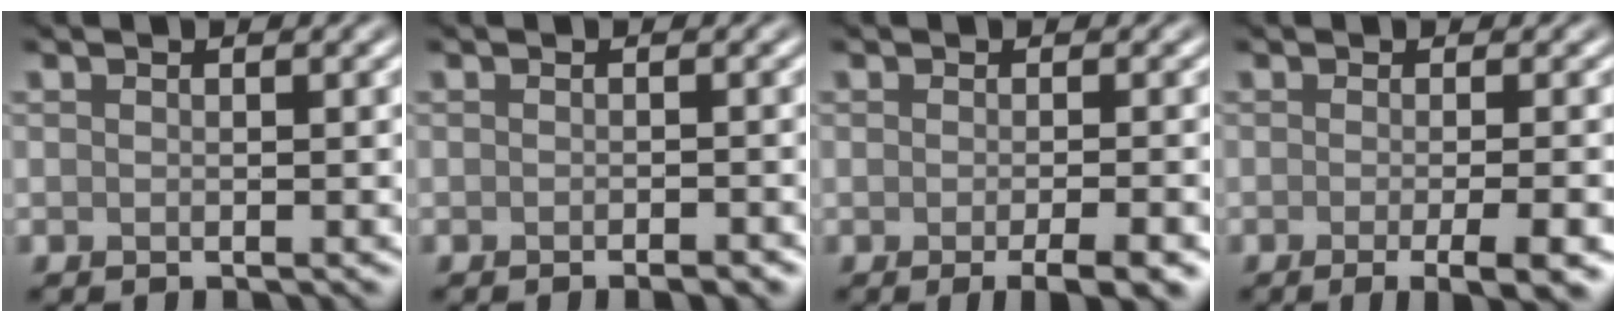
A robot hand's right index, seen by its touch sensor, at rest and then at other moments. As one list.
[{"total": 1.3, "force": [-0.9, 0.2, 0.9], "torque": [-0.009, -0.003, -0.011]}, {"total": 3.6, "force": [-1.5, 0.7, 3.2], "torque": [-0.039, -0.003, -0.022]}, {"total": 5.3, "force": [-1.7, 1.5, 4.8], "torque": [-0.053, -0.008, -0.020]}]